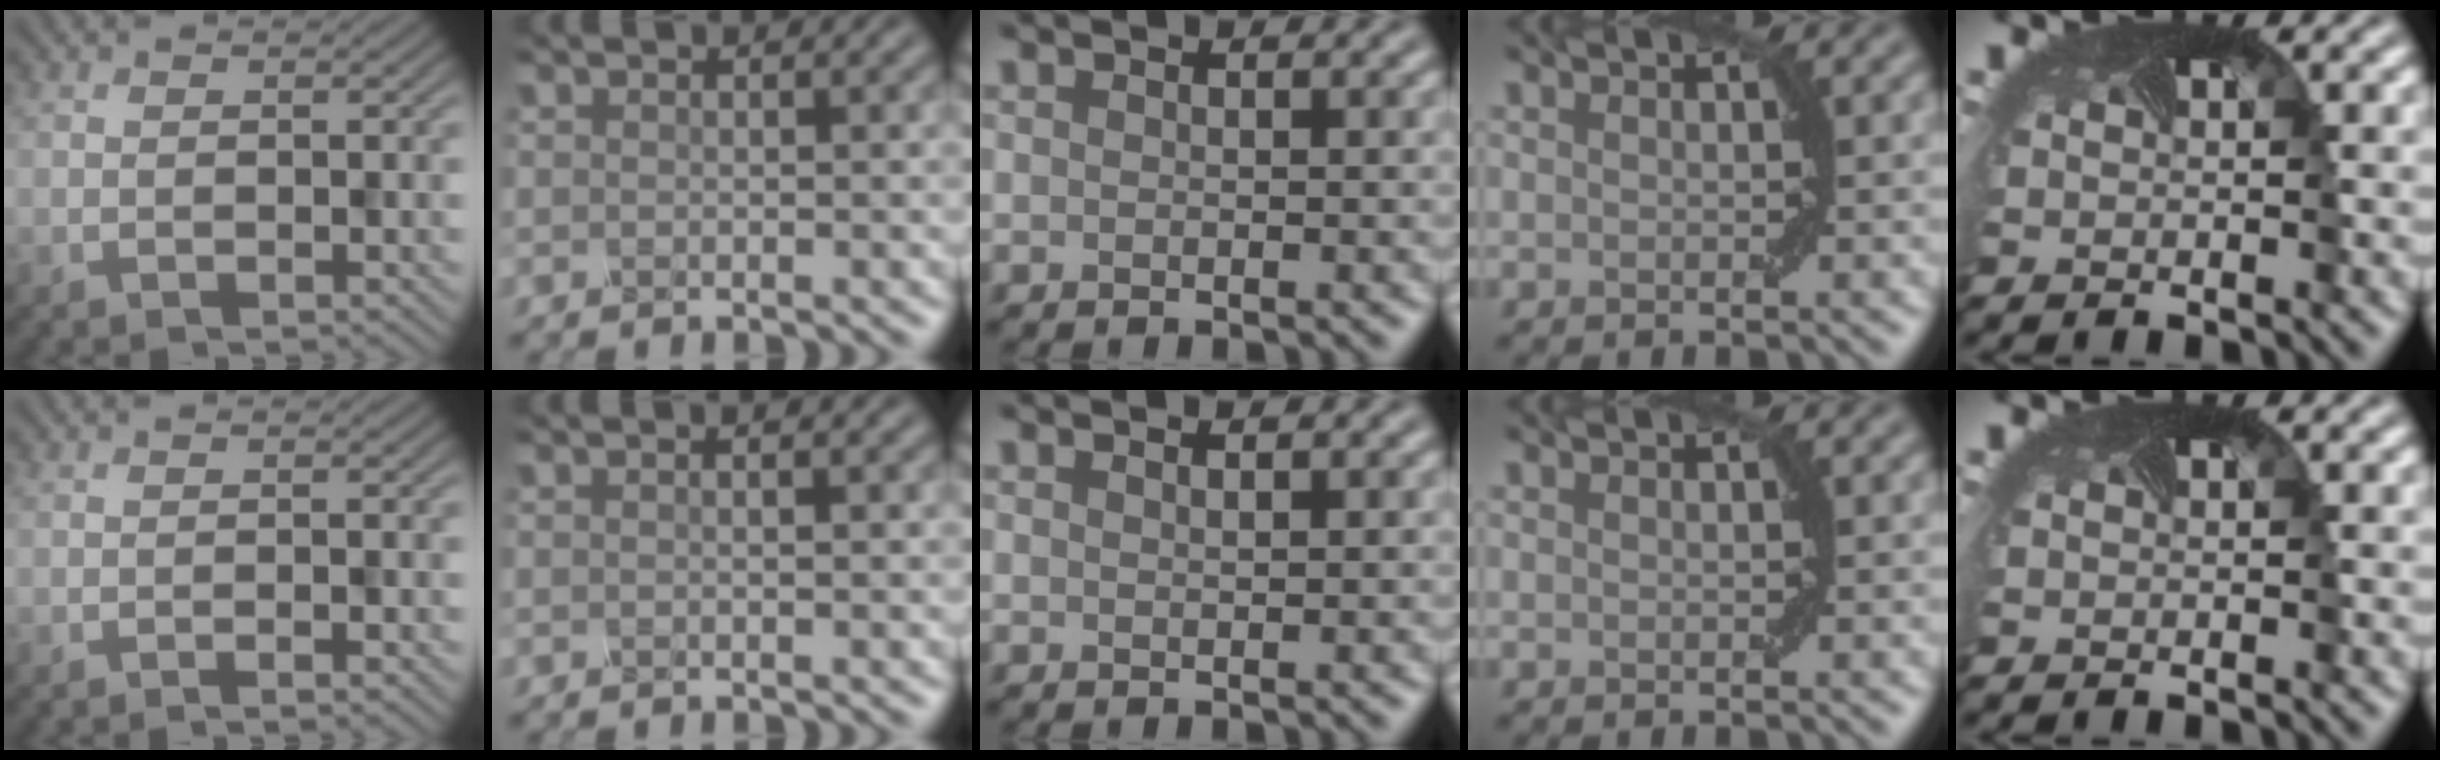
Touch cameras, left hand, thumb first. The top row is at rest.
{"thumb": {"total": 0.9, "force": [-0.6, 0.1, 0.7], "torque": [-0.011, 0.000, -0.011]}, "index": {"total": 0.7, "force": [0.1, 0.1, 0.7], "torque": [-0.014, 0.002, 0.000]}, "middle": {"total": 0.7, "force": [0.5, 0.1, 0.4], "torque": [0.000, 0.002, 0.008]}}